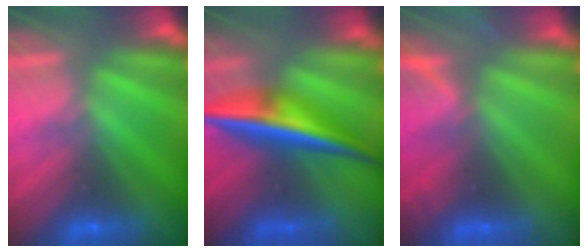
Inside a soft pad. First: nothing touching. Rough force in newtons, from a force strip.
{"total": 7.6}
{"total": 5.3}